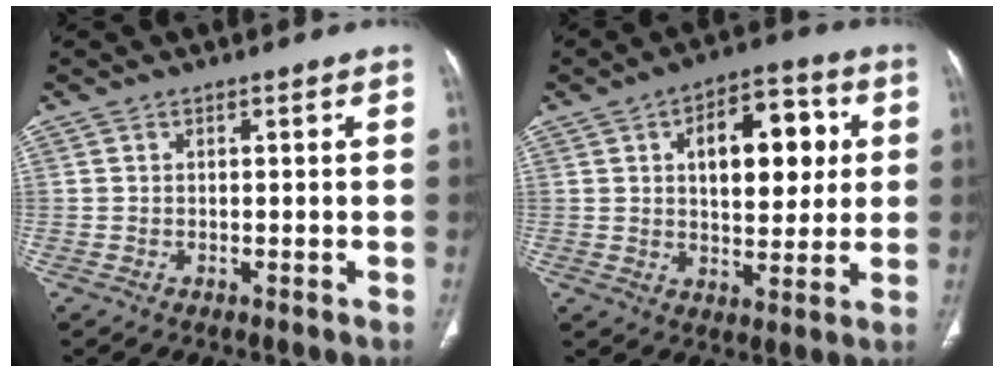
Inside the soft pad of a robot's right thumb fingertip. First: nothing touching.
{"total": 14.3, "force": [3.3, 7.9, 11.5], "torque": [-0.124, 0.007, 0.047]}